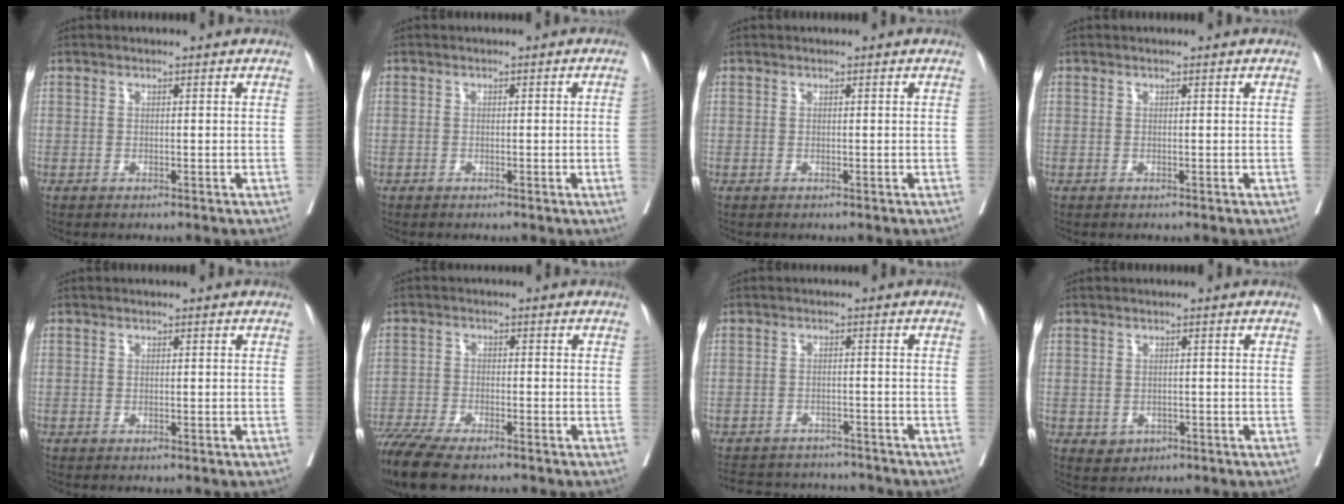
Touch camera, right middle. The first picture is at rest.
{"total": 1.2, "force": [-0.2, -0.1, 1.2], "torque": [-0.020, 0.000, -0.002]}
{"total": 0.0}
{"total": 0.0}
{"total": 0.0}
{"total": 9.9, "force": [-8.0, 1.8, 5.5], "torque": [-0.098, -0.021, -0.135]}
{"total": 10.2, "force": [-9.6, 2.9, 1.8], "torque": [-0.035, 0.011, -0.128]}
{"total": 2.0, "force": [-0.7, 1.7, 0.8], "torque": [-0.012, 0.000, 0.002]}